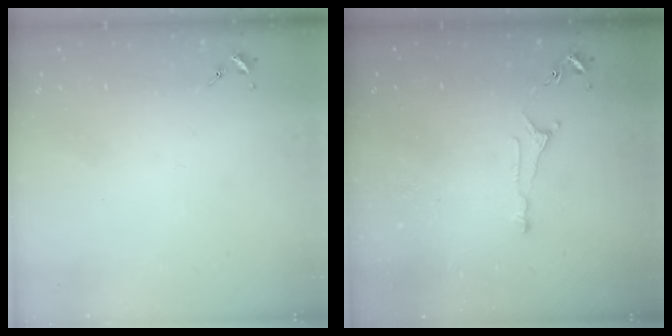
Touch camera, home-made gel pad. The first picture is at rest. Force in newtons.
{"total": 4.8, "press": 4.8, "slide": 0.4}